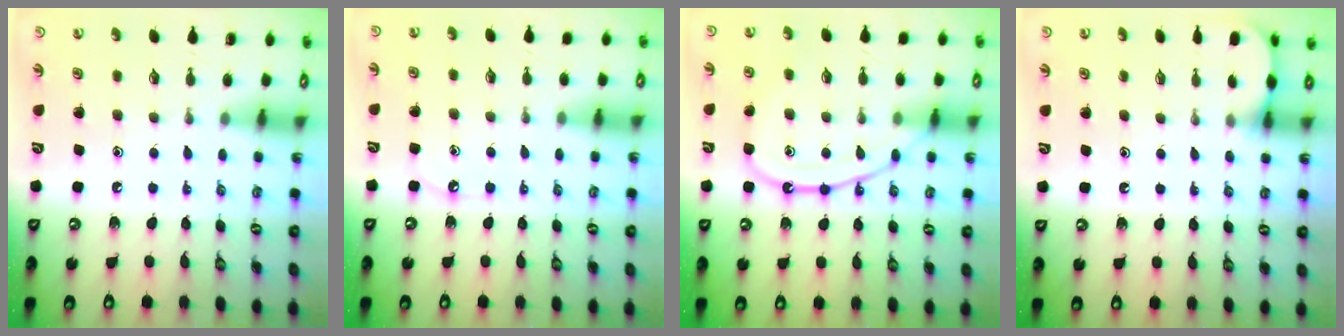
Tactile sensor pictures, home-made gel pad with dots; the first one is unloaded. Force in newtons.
{"total": 3.9, "press": 3.9, "slide": 0.6}
{"total": 12.8, "press": 12.8, "slide": 1.4}
{"total": 4.1, "press": 4.1, "slide": 0.5}